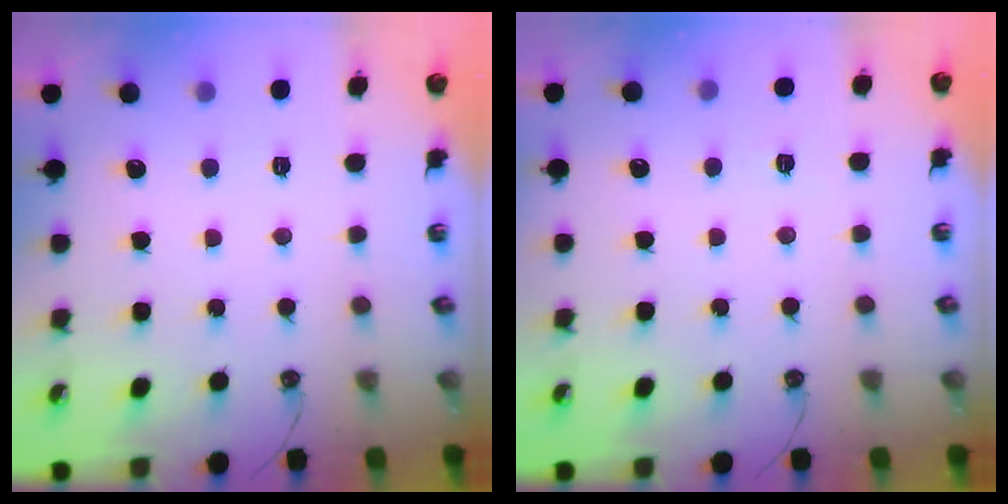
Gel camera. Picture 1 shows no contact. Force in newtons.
{"total": 2.7, "press": 2.7, "slide": 0.4}